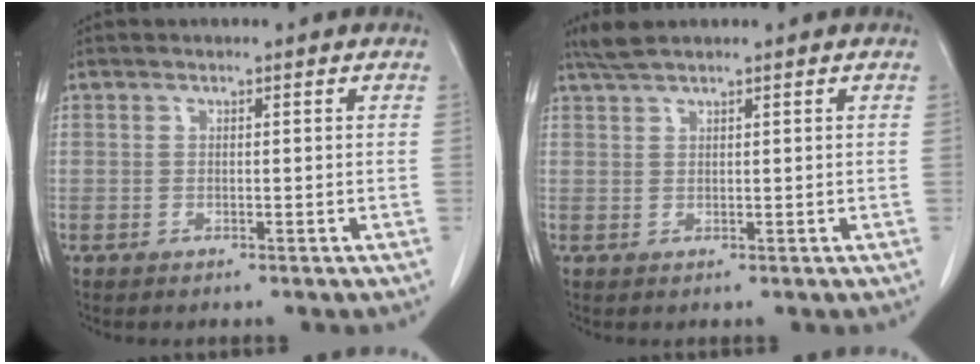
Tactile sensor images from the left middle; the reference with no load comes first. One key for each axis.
{"total": 2.3, "fx": 2.1, "fy": -0.1, "fz": 1.0, "tx": -0.026, "ty": 0.011, "tz": 0.044}